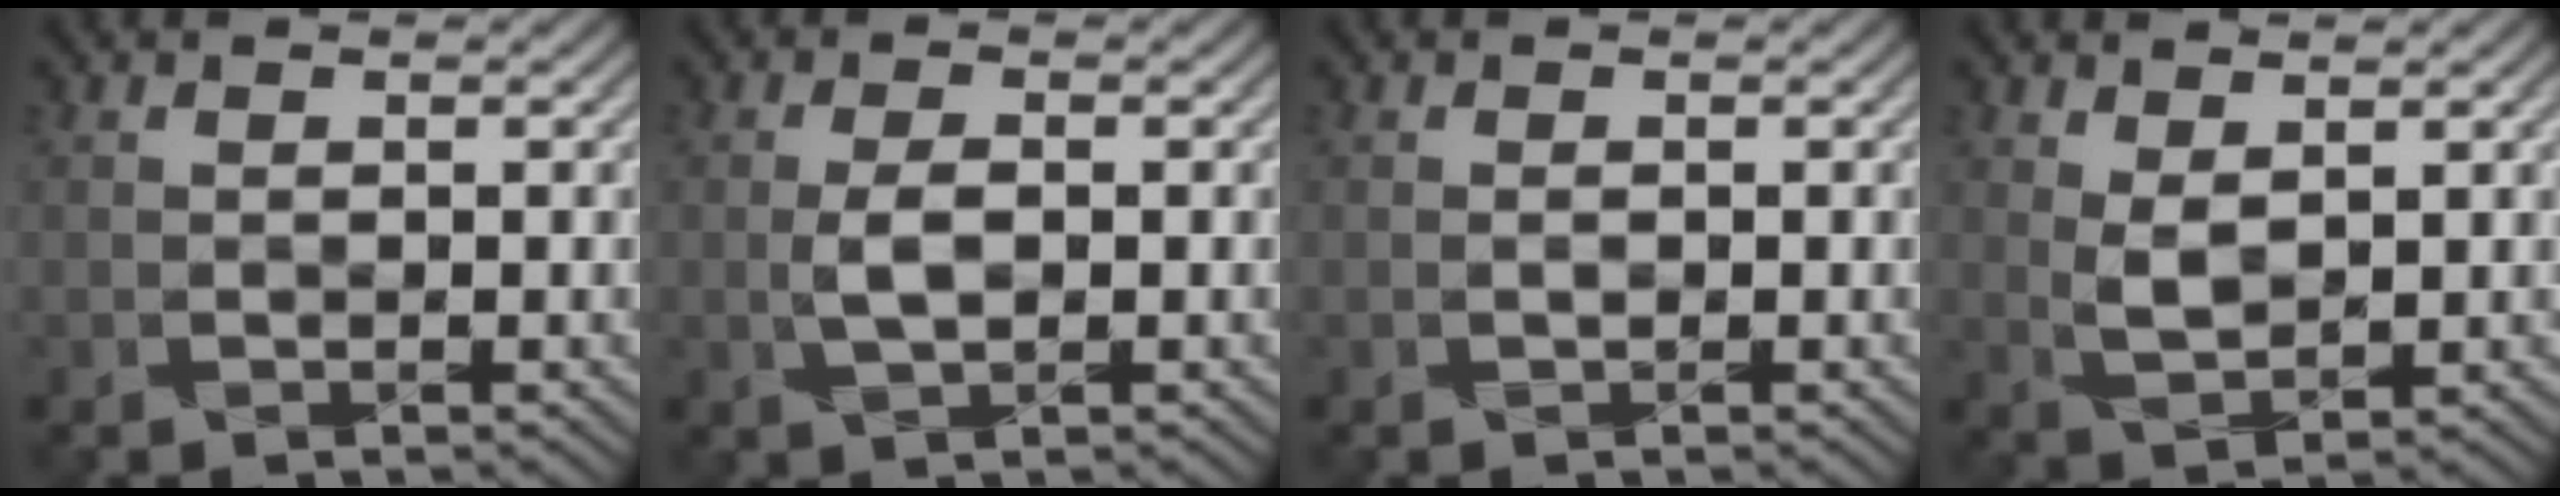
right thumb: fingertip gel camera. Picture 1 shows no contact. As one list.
[{"total": 2.3, "force": [-0.5, 1.0, 2.0], "torque": [-0.048, -0.001, -0.007]}, {"total": 0.0}, {"total": 2.6, "force": [1.5, 1.2, 1.7], "torque": [-0.048, -0.007, 0.036]}]